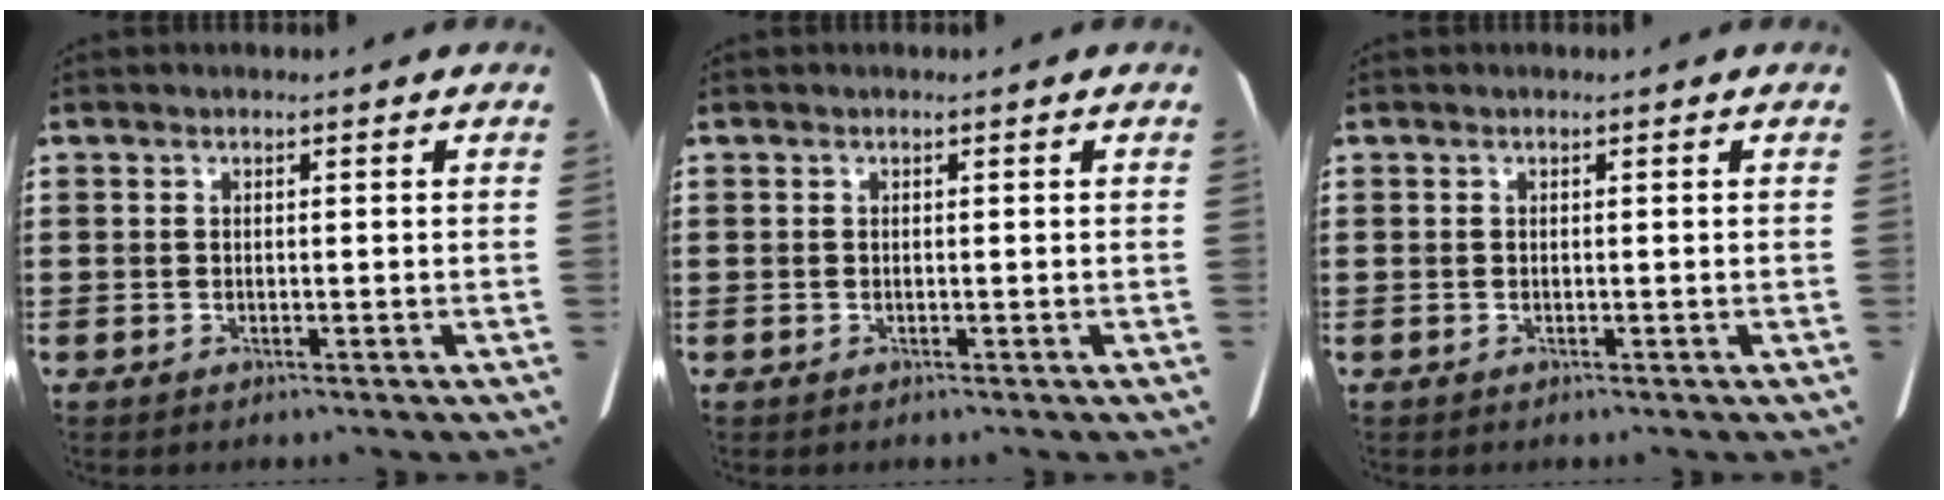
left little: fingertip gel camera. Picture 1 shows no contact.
{"total": 0.0}
{"total": 0.0}